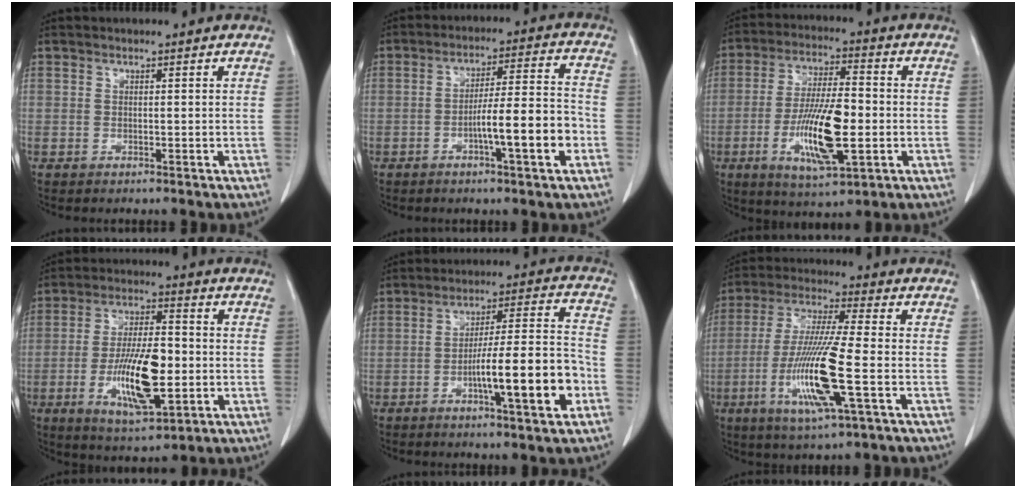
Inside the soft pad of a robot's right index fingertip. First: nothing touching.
{"total": 10.1, "force": [-3.5, 0.5, 9.4], "torque": [-0.148, 0.011, -0.055]}
{"total": 13.3, "force": [-3.0, 3.2, 12.6], "torque": [-0.242, -0.009, -0.049]}
{"total": 13.1, "force": [-2.7, 4.1, 12.2], "torque": [-0.226, -0.004, -0.041]}
{"total": 13.4, "force": [-4.7, 0.9, 12.5], "torque": [-0.195, 0.009, -0.070]}
{"total": 14.1, "force": [-3.9, 0.4, 13.5], "torque": [-0.278, -0.019, -0.078]}